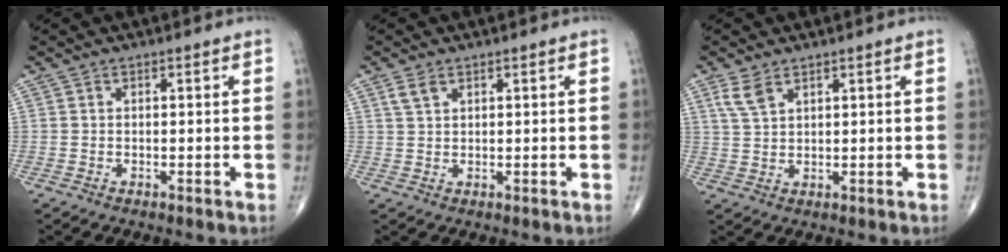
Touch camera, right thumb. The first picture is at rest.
{"total": 2.3, "force": [1.4, 1.2, 1.4], "torque": [-0.029, 0.002, 0.033]}
{"total": 3.8, "force": [2.3, 1.8, 2.3], "torque": [-0.050, -0.002, 0.055]}